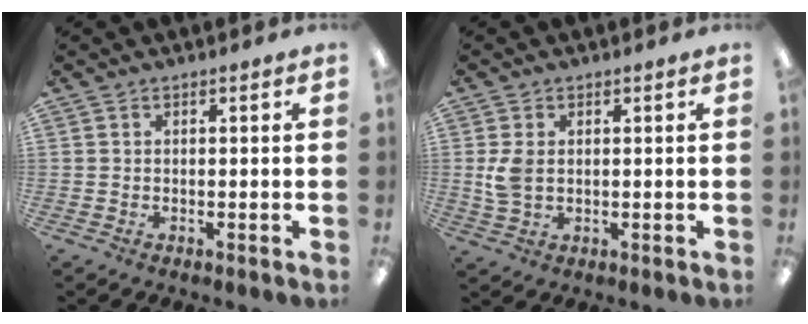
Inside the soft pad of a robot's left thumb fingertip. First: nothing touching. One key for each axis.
{"total": 4.8, "fx": 0.5, "fy": 3.2, "fz": 3.6, "tx": -0.082, "ty": 0.001, "tz": 0.008}